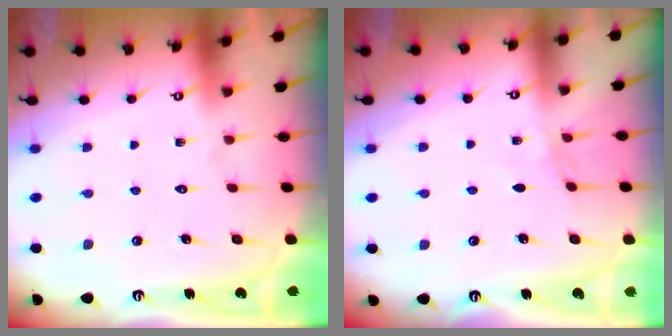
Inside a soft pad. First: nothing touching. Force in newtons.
{"total": 2.9, "press": 2.9, "slide": 0.4}